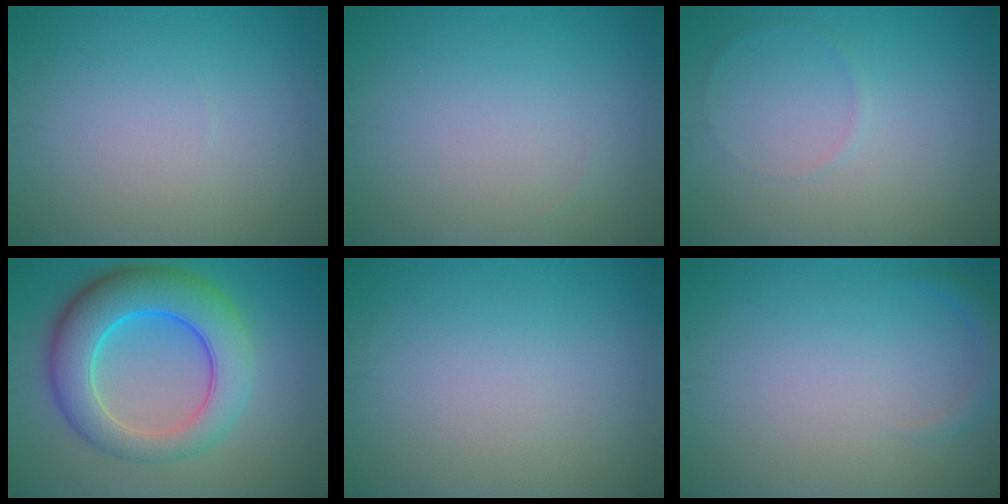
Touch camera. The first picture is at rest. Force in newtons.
{"total": 0.0}
{"total": 0.6, "press": 0.6, "slide": 0.1}
{"total": 8.9, "press": 8.9, "slide": 0.1}
{"total": 0.0}
{"total": 1.2, "press": 1.2, "slide": 0.2}